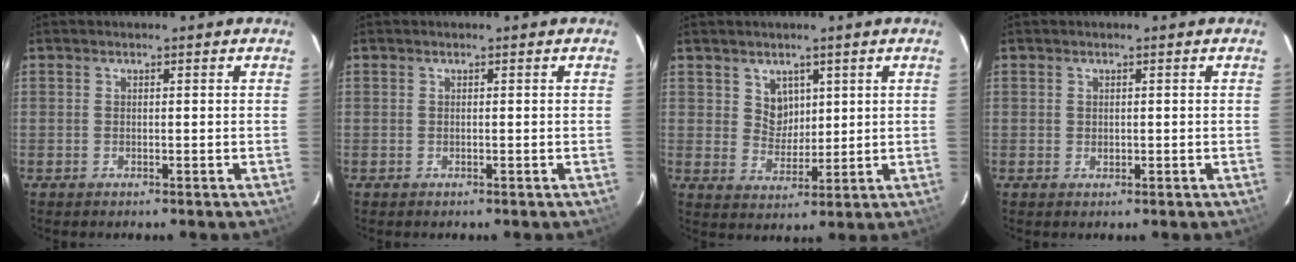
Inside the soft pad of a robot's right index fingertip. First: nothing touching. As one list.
[{"total": 0.0}, {"total": 4.8, "force": [2.3, 4.0, 1.2], "torque": [-0.016, 0.005, 0.050]}, {"total": 0.6, "force": [0.2, 0.6, 0.2], "torque": [-0.001, 0.001, 0.004]}]